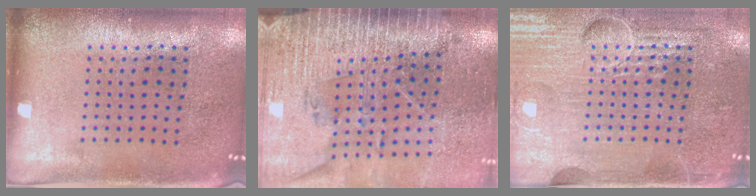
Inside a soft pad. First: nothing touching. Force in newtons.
{"total": 3.5, "press": 3.2, "slide": 1.4}
{"total": 4.1, "press": 4.0, "slide": 0.7}